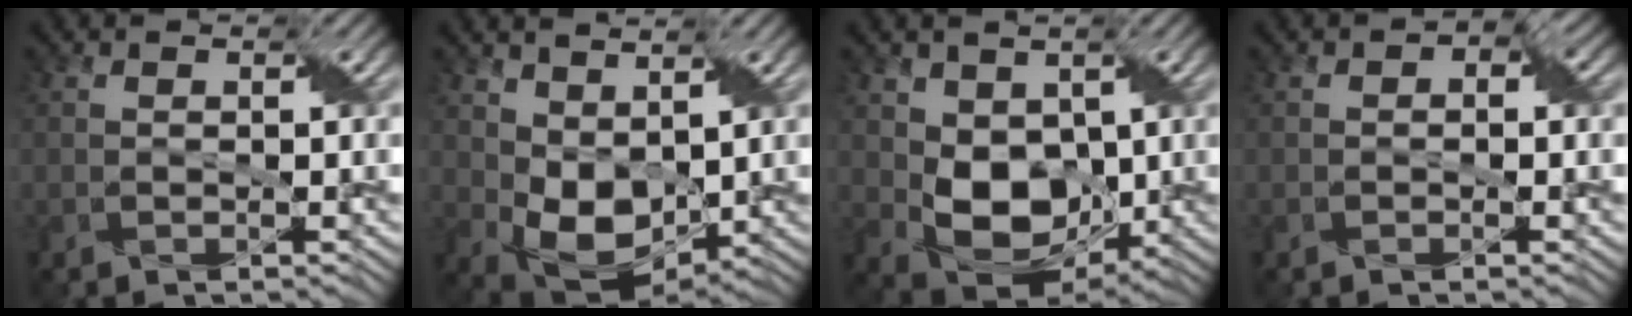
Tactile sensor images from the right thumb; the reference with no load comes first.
{"total": 7.3, "force": [2.0, 4.7, 5.2], "torque": [-0.123, -0.010, 0.042]}
{"total": 8.3, "force": [0.7, 6.2, 5.4], "torque": [-0.120, -0.018, 0.017]}
{"total": 2.0, "force": [0.2, 1.3, 1.5], "torque": [-0.016, 0.002, -0.001]}